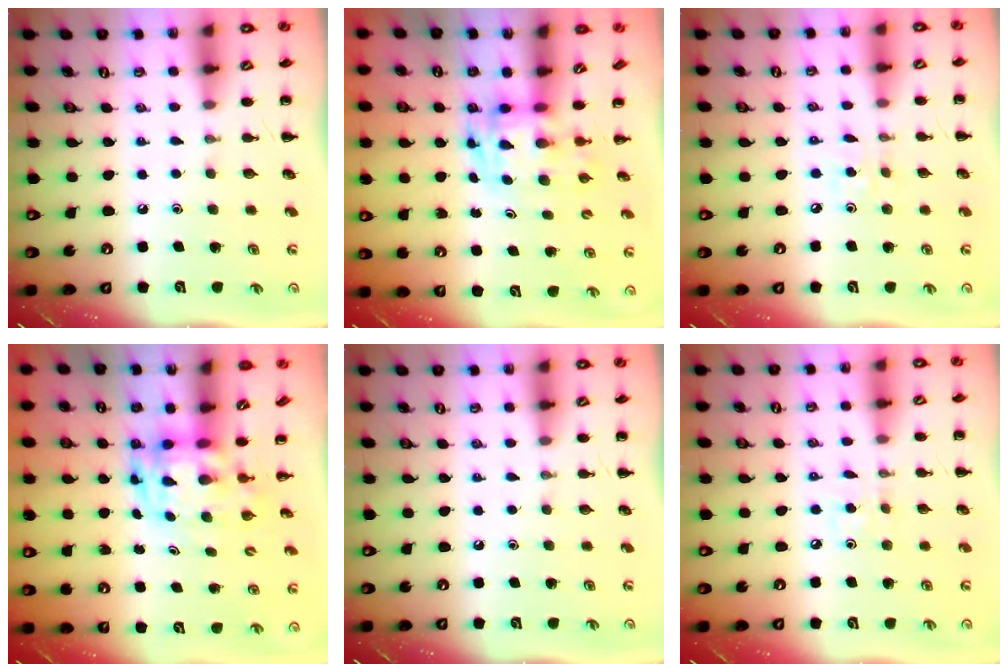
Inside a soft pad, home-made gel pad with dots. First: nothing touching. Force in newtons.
{"total": 3.5, "press": 3.4, "slide": 0.6}
{"total": 2.0, "press": 1.9, "slide": 0.6}
{"total": 3.1, "press": 3.1, "slide": 0.7}
{"total": 0.0}
{"total": 3.3, "press": 3.1, "slide": 1.1}